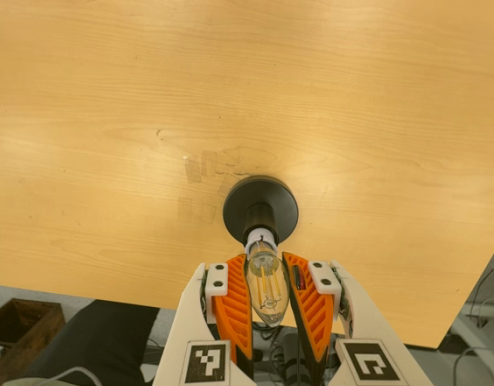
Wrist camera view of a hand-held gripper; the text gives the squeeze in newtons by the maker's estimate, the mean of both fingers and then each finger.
{"total": 18.1, "left": 17.8, "right": 18.5}